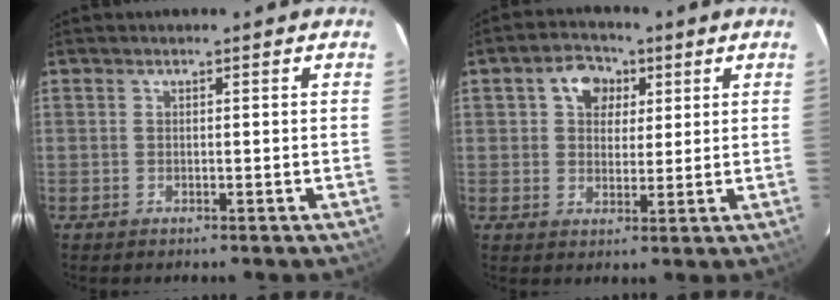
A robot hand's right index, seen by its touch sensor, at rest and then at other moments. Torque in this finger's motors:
{"motor_torque": [0.14, 0.10, 0.09, 0.06]}